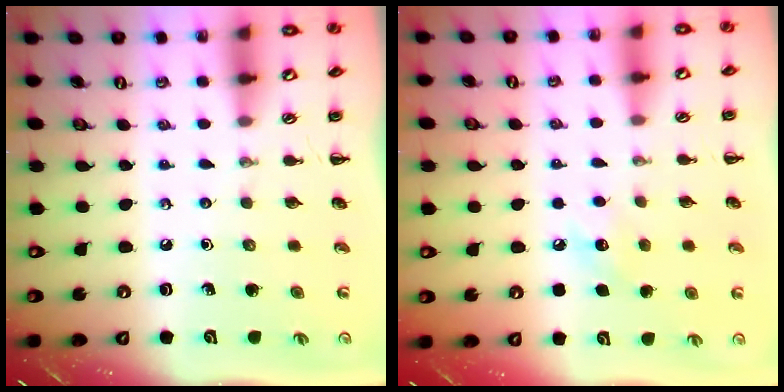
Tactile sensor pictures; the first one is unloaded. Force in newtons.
{"total": 6.9, "press": 6.7, "slide": 1.9}